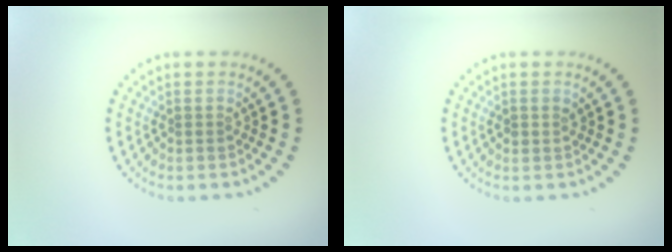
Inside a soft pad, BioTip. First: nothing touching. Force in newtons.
{"total": 0.7, "press": 0.6, "slide": 0.2}